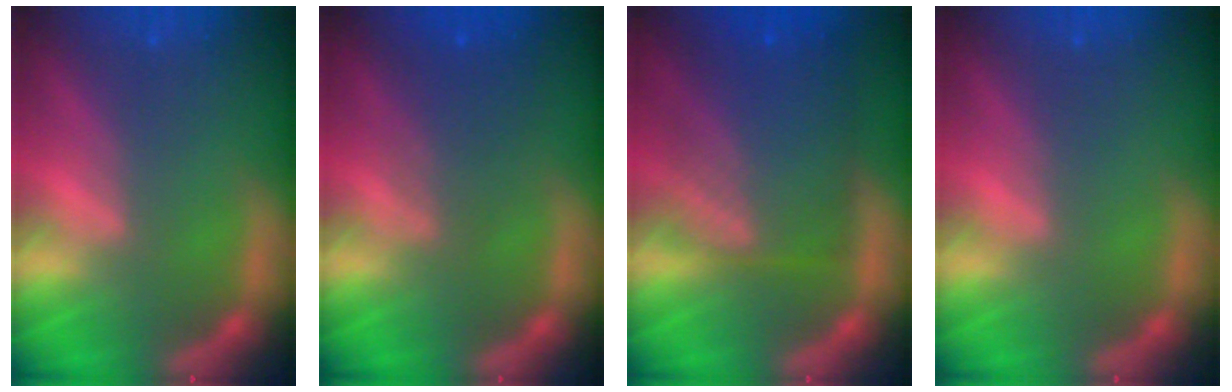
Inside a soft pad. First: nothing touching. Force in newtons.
{"total": 3.6}
{"total": 9.0}
{"total": 0.0}